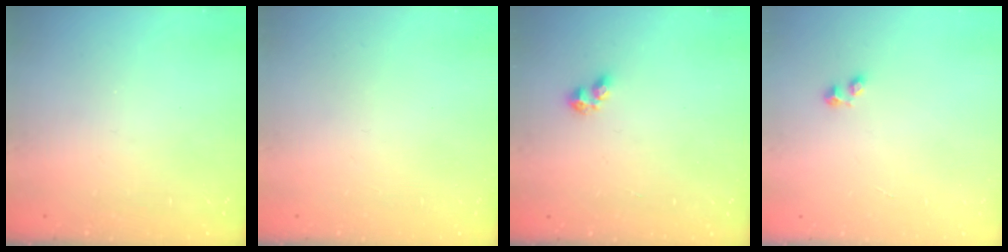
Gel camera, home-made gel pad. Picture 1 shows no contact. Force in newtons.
{"total": 0.0}
{"total": 2.3, "press": 2.2, "slide": 0.6}
{"total": 2.4, "press": 2.4, "slide": 0.4}